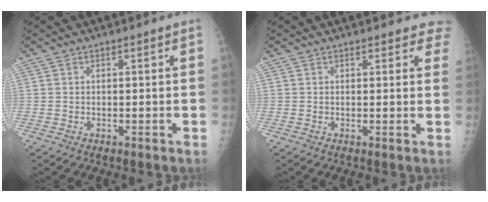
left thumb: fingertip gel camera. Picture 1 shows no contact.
{"total": 4.2, "force": [3.6, 1.8, 0.8], "torque": [0.030, -0.014, 0.021]}